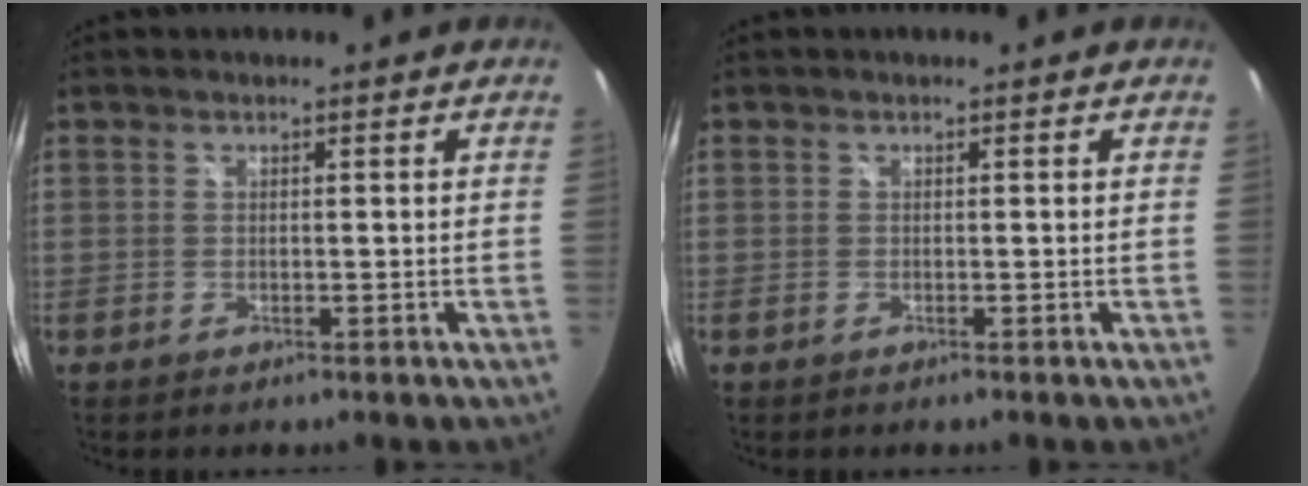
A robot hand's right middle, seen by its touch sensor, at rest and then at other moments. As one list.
[{"total": 0.0}]